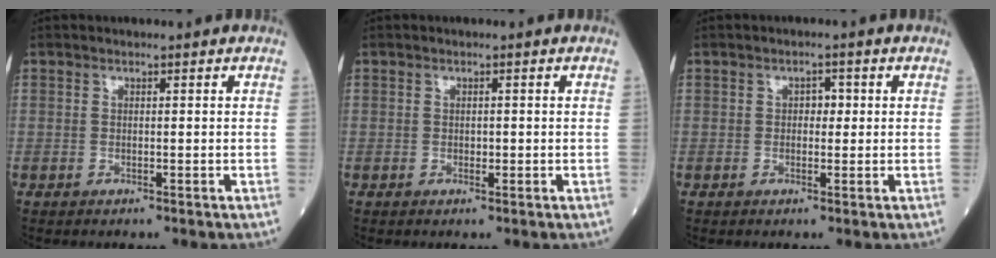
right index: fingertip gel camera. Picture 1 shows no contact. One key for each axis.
{"total": 0.6, "fx": -0.1, "fy": 0.4, "fz": 0.5, "tx": -0.008, "ty": 0.001, "tz": 0.000}
{"total": 1.7, "fx": 0.2, "fy": 1.1, "fz": 1.2, "tx": -0.012, "ty": 0.005, "tz": 0.000}